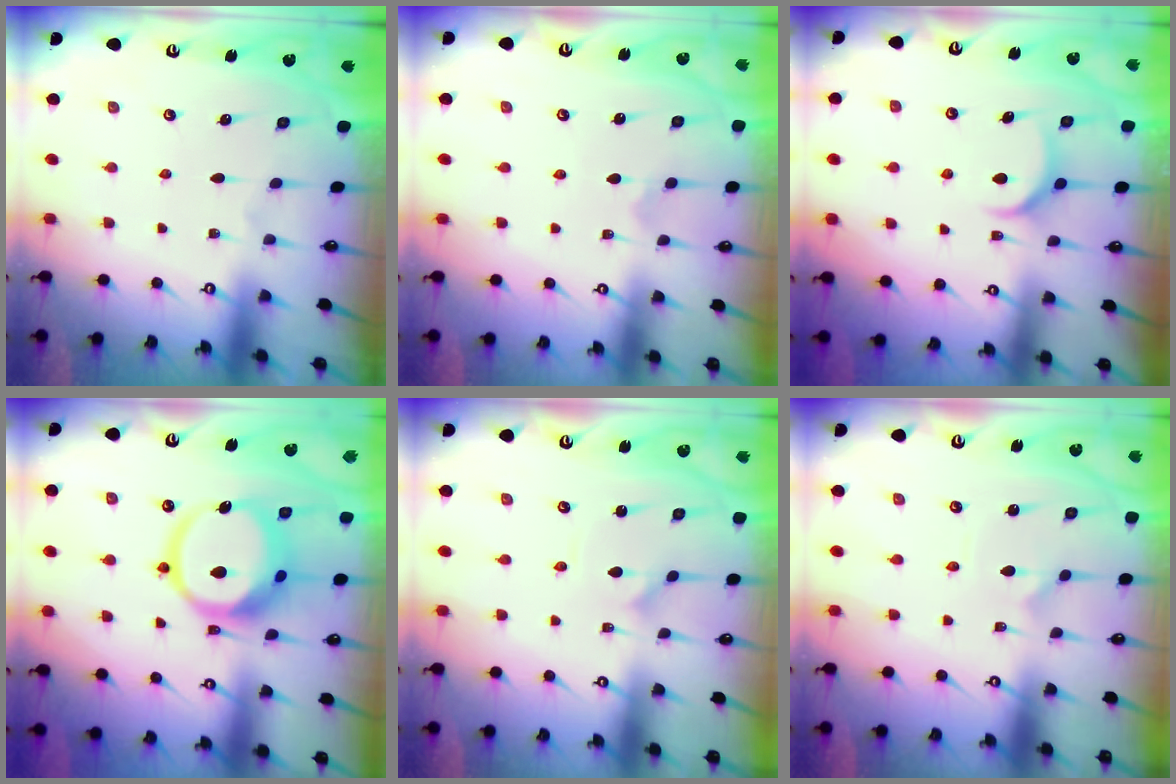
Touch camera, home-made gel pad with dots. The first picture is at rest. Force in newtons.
{"total": 2.0, "press": 2.0, "slide": 0.2}
{"total": 7.5, "press": 7.4, "slide": 1.0}
{"total": 15.3, "press": 15.2, "slide": 1.9}
{"total": 1.0, "press": 1.0, "slide": 0.2}
{"total": 2.1, "press": 2.1, "slide": 0.5}